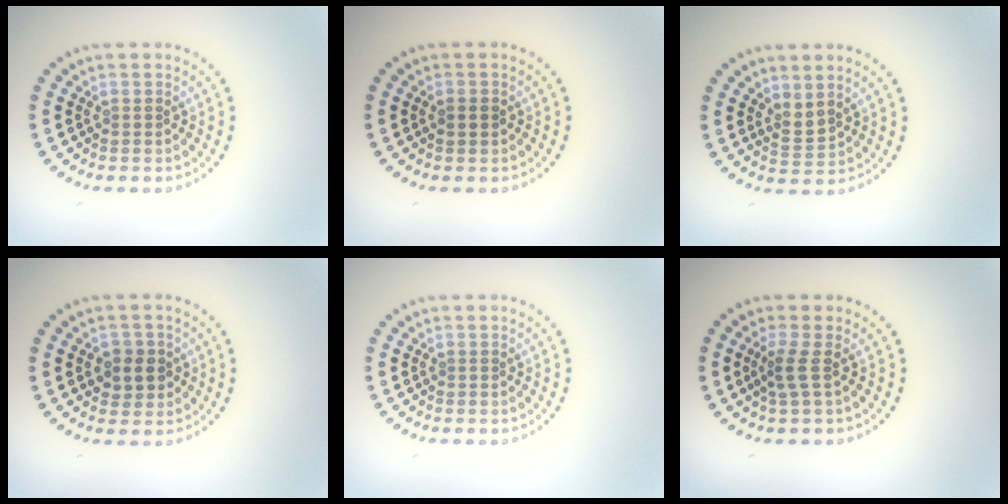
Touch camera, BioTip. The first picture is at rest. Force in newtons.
{"total": 1.1, "press": 1.1, "slide": 0.2}
{"total": 1.5, "press": 1.2, "slide": 0.9}
{"total": 2.5, "press": 2.3, "slide": 0.9}
{"total": 0.0}
{"total": 1.8, "press": 1.1, "slide": 1.4}